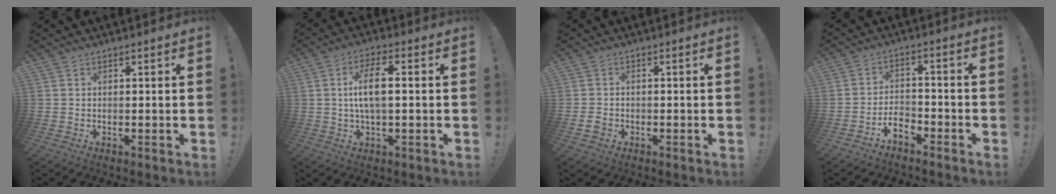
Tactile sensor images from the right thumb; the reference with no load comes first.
{"total": 8.9, "force": [0.5, 3.1, 8.3], "torque": [-0.147, 0.001, 0.005]}
{"total": 2.8, "force": [-1.5, 2.1, 1.2], "torque": [-0.023, 0.009, -0.028]}
{"total": 5.5, "force": [-4.4, 2.6, 2.0], "torque": [-0.041, 0.016, -0.083]}